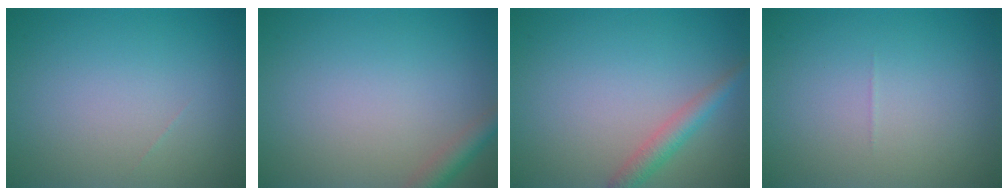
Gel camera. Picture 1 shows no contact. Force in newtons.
{"total": 2.2, "press": 2.2, "slide": 0.2}
{"total": 2.3, "press": 2.3, "slide": 0.1}
{"total": 0.0}